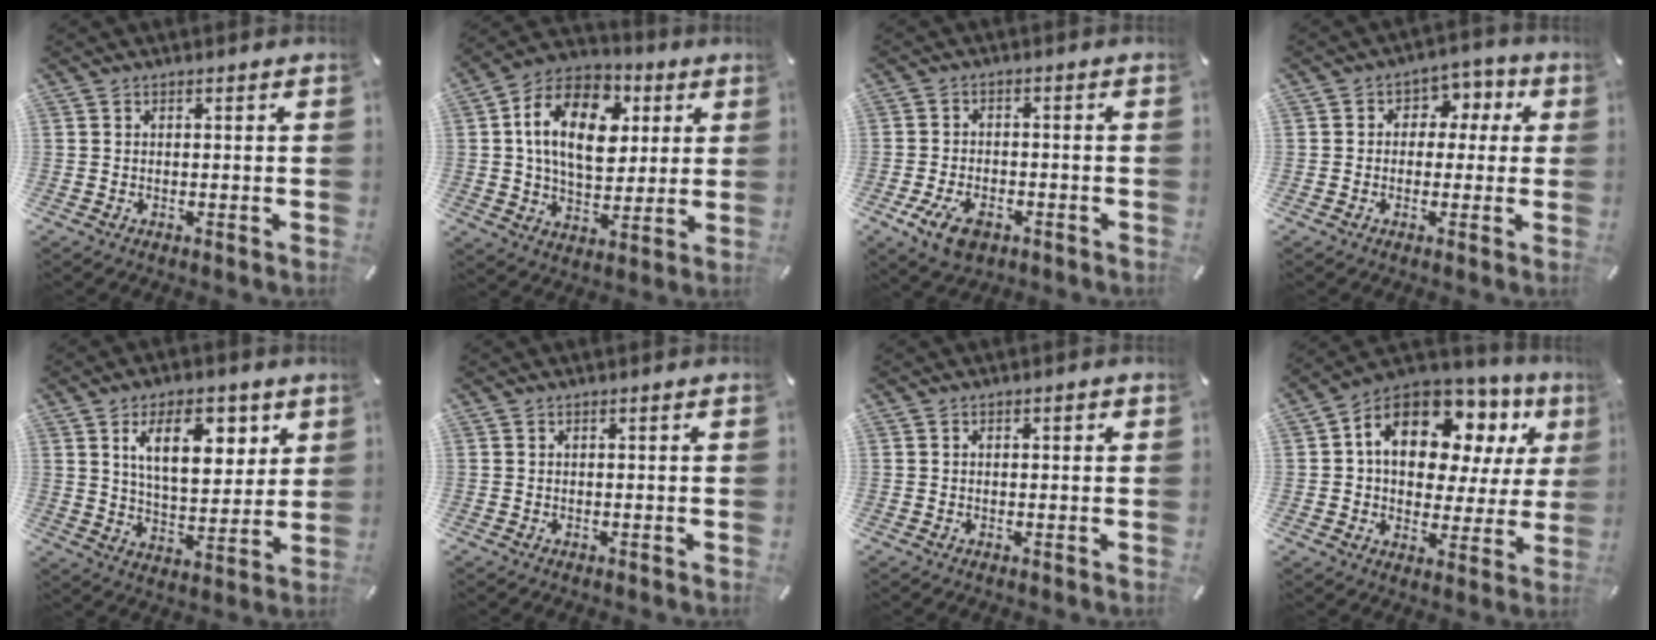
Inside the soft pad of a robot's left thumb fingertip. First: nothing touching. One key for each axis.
{"total": 18.0, "fx": 4.8, "fy": 12.4, "fz": 12.2, "tx": -0.224, "ty": -0.002, "tz": 0.083}
{"total": 7.2, "fx": -3.7, "fy": 4.4, "fz": 4.4, "tx": -0.099, "ty": 0.010, "tz": -0.068}
{"total": 6.0, "fx": -0.8, "fy": 5.3, "fz": 2.6, "tx": -0.022, "ty": 0.015, "tz": -0.023}
{"total": 14.0, "fx": 6.4, "fy": 7.4, "fz": 10.0, "tx": -0.150, "ty": -0.008, "tz": 0.108}
{"total": 0.0}
{"total": 1.0, "fx": 0.1, "fy": 0.6, "fz": 0.8, "tx": -0.016, "ty": 0.005, "tz": -0.001}
{"total": 16.8, "fx": 6.9, "fy": 11.0, "fz": 10.6, "tx": -0.177, "ty": -0.033, "tz": 0.121}